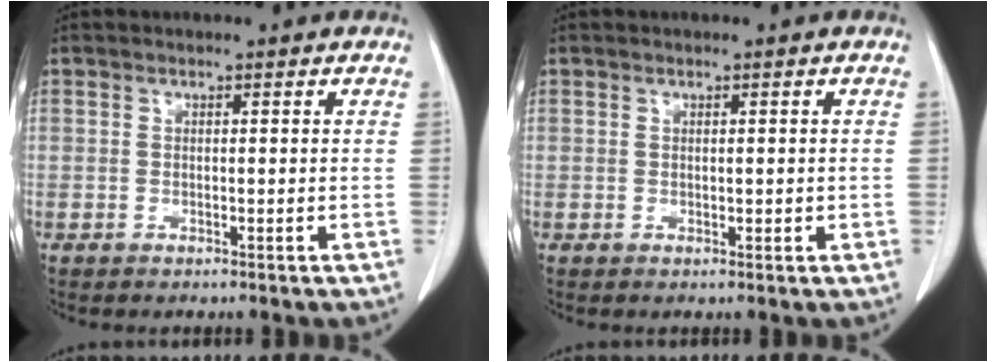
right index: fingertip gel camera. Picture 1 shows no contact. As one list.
[{"total": 0.8, "force": [0.0, 0.6, 0.5], "torque": [-0.006, -0.001, 0.004]}]